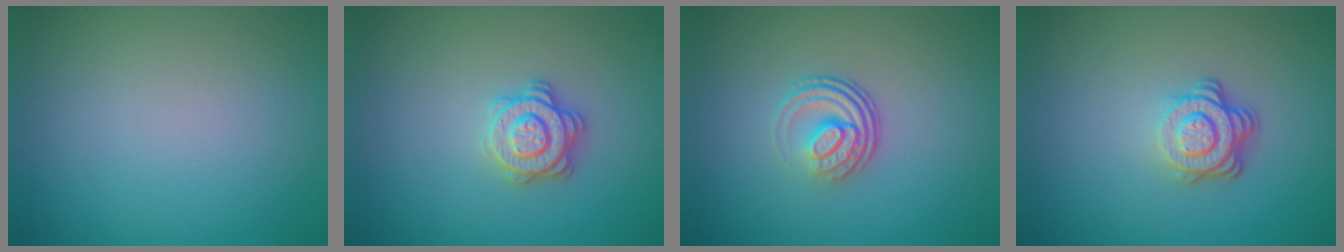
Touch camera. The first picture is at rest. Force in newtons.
{"total": 2.9, "press": 2.8, "slide": 0.9}
{"total": 3.6, "press": 2.4, "slide": 2.6}
{"total": 3.9, "press": 2.7, "slide": 2.8}